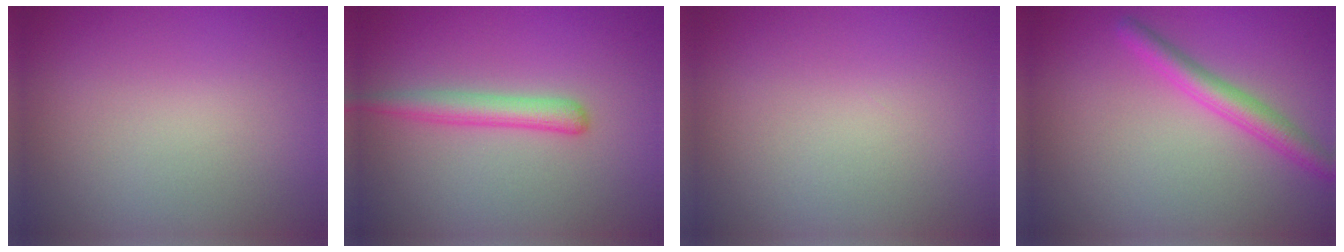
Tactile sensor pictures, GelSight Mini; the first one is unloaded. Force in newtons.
{"total": 2.7, "press": 2.7, "slide": 0.1}
{"total": 0.0}
{"total": 2.9, "press": 2.9, "slide": 0.2}